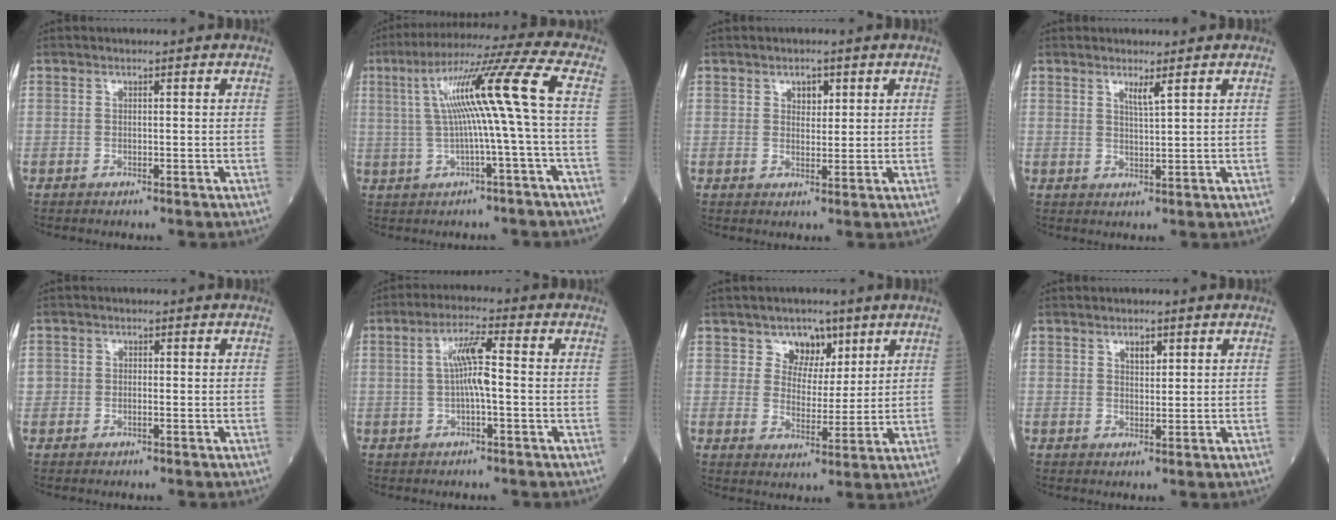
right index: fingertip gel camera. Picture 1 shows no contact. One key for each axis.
{"total": 12.4, "fx": 1.1, "fy": -1.6, "fz": 12.2, "tx": -0.210, "ty": 0.033, "tz": 0.019}
{"total": 2.4, "fx": 1.2, "fy": 1.4, "fz": 1.5, "tx": -0.018, "ty": 0.000, "tz": 0.019}
{"total": 2.0, "fx": 1.3, "fy": -0.3, "fz": 1.5, "tx": -0.028, "ty": -0.009, "tz": 0.024}
{"total": 1.7, "fx": -0.3, "fy": 1.2, "fz": 1.0, "tx": -0.022, "ty": 0.004, "tz": -0.005}
{"total": 5.9, "fx": 0.1, "fy": 0.6, "fz": 5.9, "tx": -0.113, "ty": 0.012, "tz": -0.001}
{"total": 5.7, "fx": 3.4, "fy": 4.2, "fz": 1.8, "tx": -0.021, "ty": 0.003, "tz": 0.059}
{"total": 2.0, "fx": 1.1, "fy": 0.9, "fz": 1.4, "tx": -0.021, "ty": -0.002, "tz": 0.019}